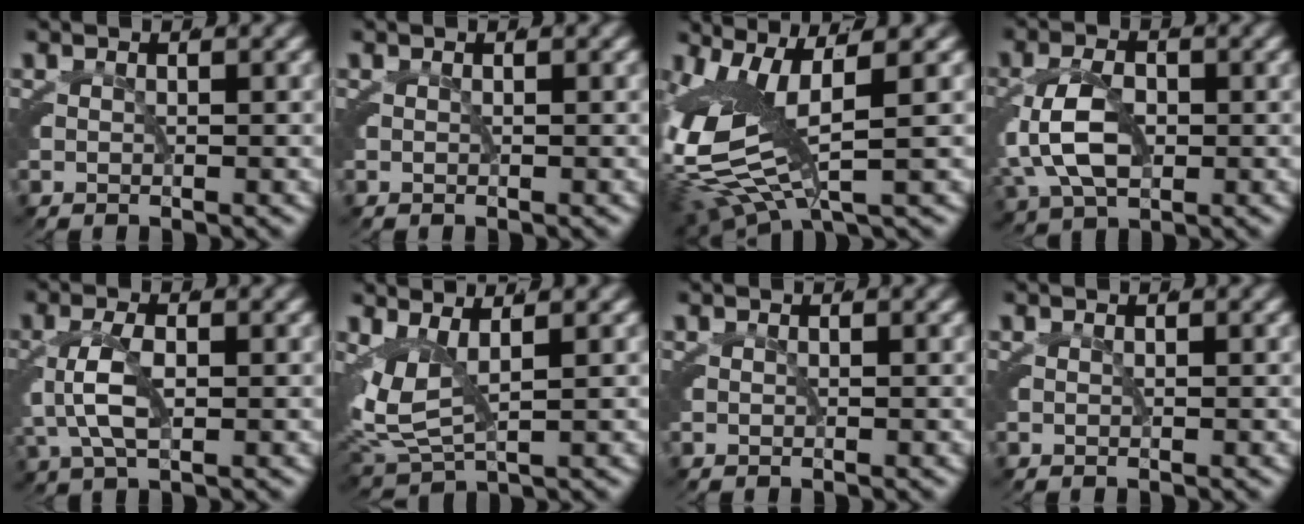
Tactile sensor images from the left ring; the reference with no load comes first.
{"total": 0.0}
{"total": 9.4, "force": [0.2, 5.4, 7.6], "torque": [-0.175, -0.010, 0.006]}
{"total": 6.0, "force": [-0.9, 4.3, 4.1], "torque": [-0.122, -0.016, -0.008]}
{"total": 4.0, "force": [-0.7, 2.2, 3.3], "torque": [-0.094, -0.011, -0.008]}
{"total": 5.9, "force": [0.3, 4.0, 4.4], "torque": [-0.116, -0.026, 0.015]}
{"total": 0.0}
{"total": 0.0}